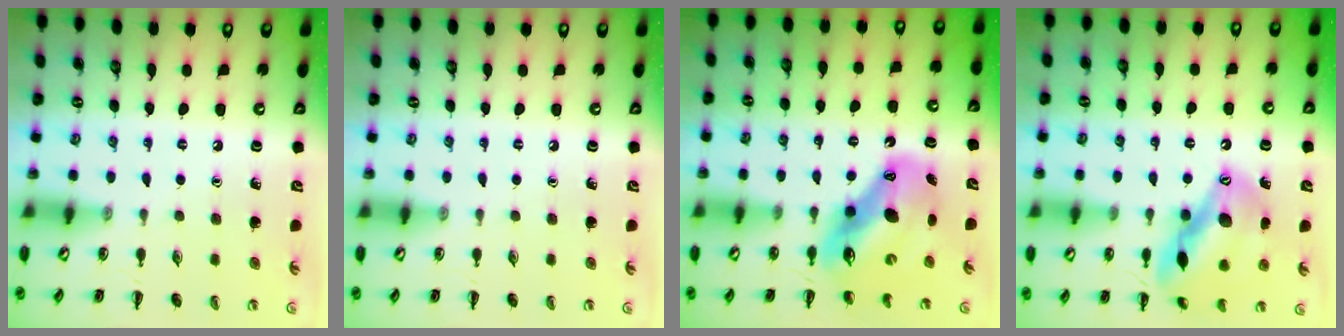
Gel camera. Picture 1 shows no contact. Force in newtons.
{"total": 0.0}
{"total": 12.9, "press": 12.4, "slide": 3.8}
{"total": 16.1, "press": 15.5, "slide": 4.3}